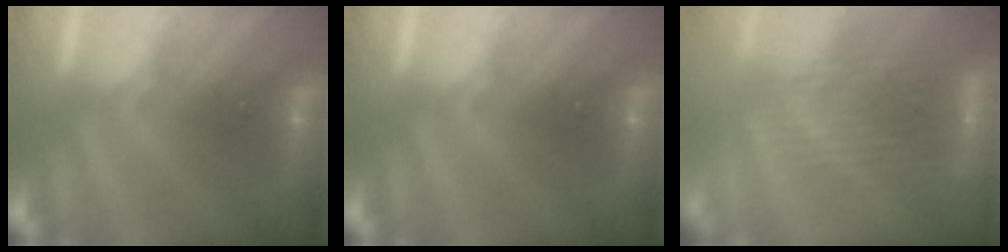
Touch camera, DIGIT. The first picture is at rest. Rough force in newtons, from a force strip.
{"total": 0.0}
{"total": 6.8}